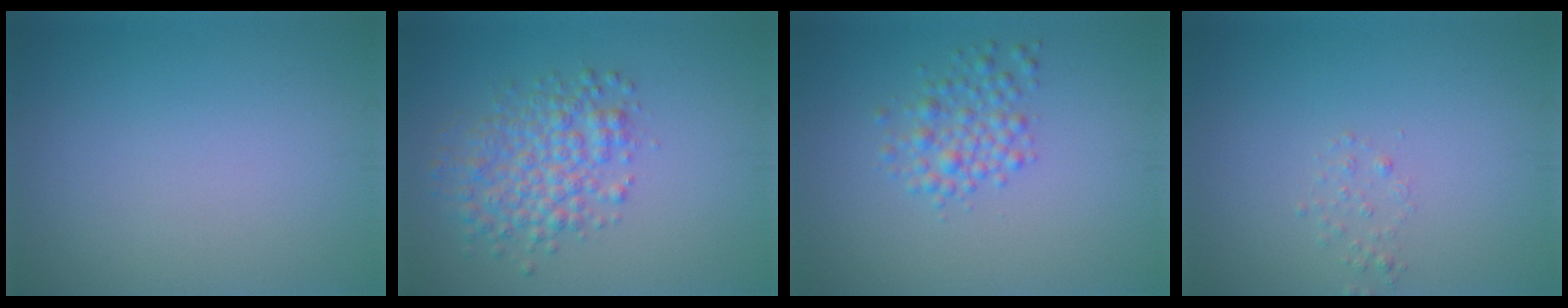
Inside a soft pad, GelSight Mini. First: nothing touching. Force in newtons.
{"total": 4.6, "press": 4.6, "slide": 0.1}
{"total": 2.6, "press": 2.6, "slide": 0.1}
{"total": 0.8, "press": 0.8, "slide": 0.1}